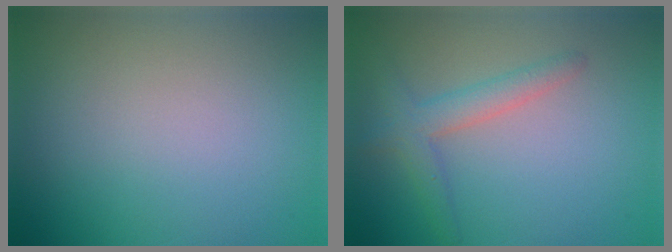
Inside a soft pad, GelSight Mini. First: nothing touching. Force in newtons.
{"total": 2.7, "press": 2.7, "slide": 0.3}